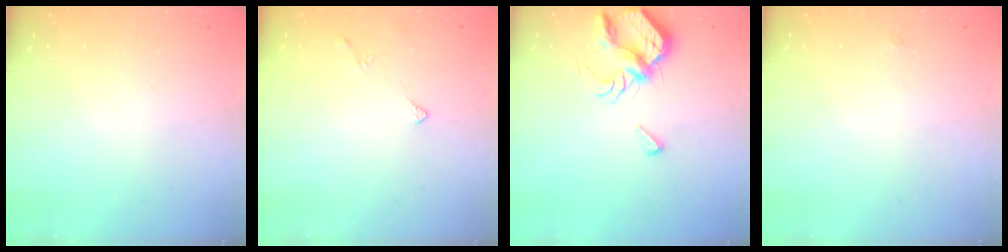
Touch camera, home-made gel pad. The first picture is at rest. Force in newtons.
{"total": 3.0, "press": 2.9, "slide": 0.5}
{"total": 7.2, "press": 7.1, "slide": 1.1}
{"total": 1.9, "press": 1.8, "slide": 0.4}